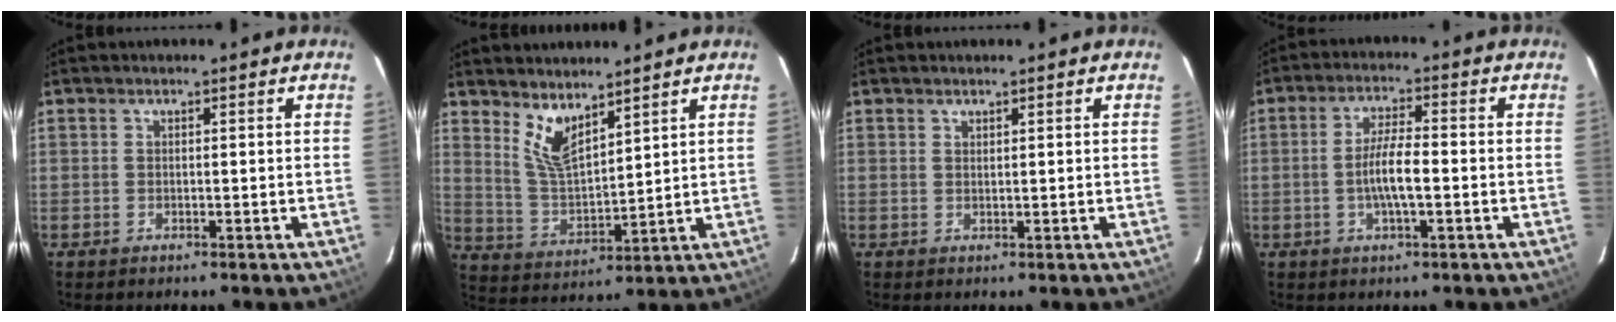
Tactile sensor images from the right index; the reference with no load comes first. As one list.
[{"total": 7.5, "force": [5.4, 2.6, 4.5], "torque": [-0.086, -0.010, 0.115]}, {"total": 0.5, "force": [0.5, 0.2, 0.0], "torque": [0.001, 0.000, 0.010]}, {"total": 6.0, "force": [-1.3, 1.1, 5.8], "torque": [-0.110, 0.002, -0.023]}]